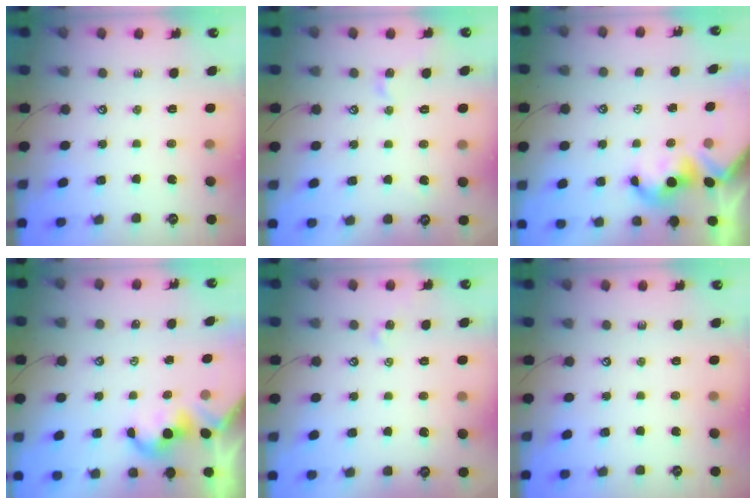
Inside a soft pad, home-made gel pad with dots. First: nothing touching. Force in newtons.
{"total": 1.3, "press": 1.3, "slide": 0.1}
{"total": 1.2, "press": 1.2, "slide": 0.1}
{"total": 2.1, "press": 2.1, "slide": 0.2}
{"total": 0.0}
{"total": 0.0}